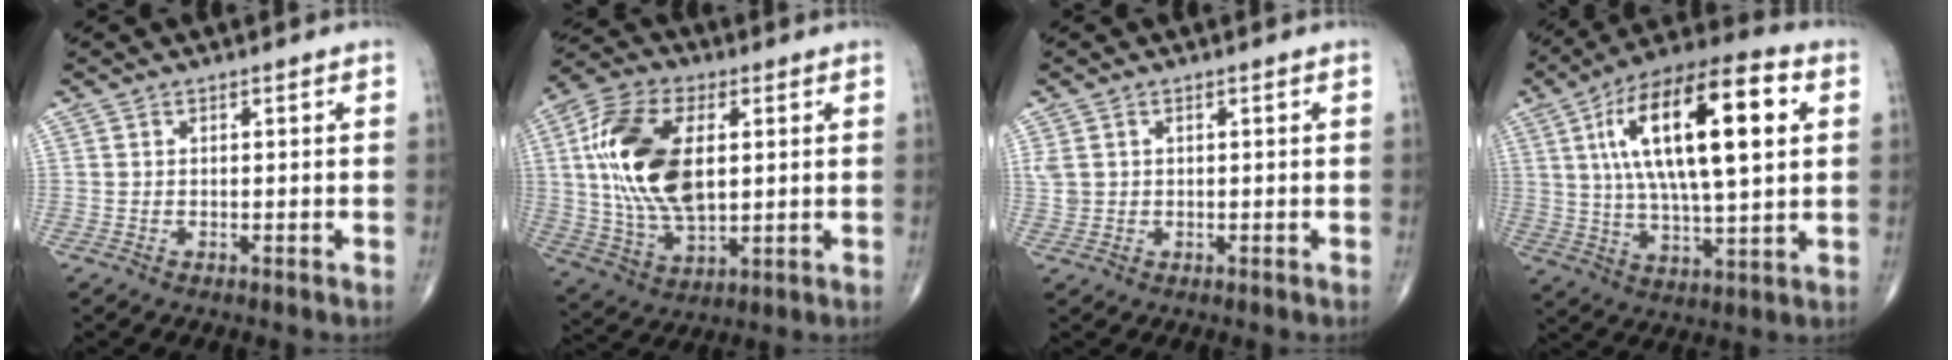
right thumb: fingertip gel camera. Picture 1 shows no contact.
{"total": 19.1, "force": [3.2, 10.5, 15.7], "torque": [-0.308, -0.004, 0.059]}
{"total": 2.4, "force": [0.6, 1.9, 1.4], "torque": [-0.037, 0.006, 0.019]}
{"total": 24.5, "force": [6.3, 8.8, 22.0], "torque": [-0.376, 0.010, 0.097]}